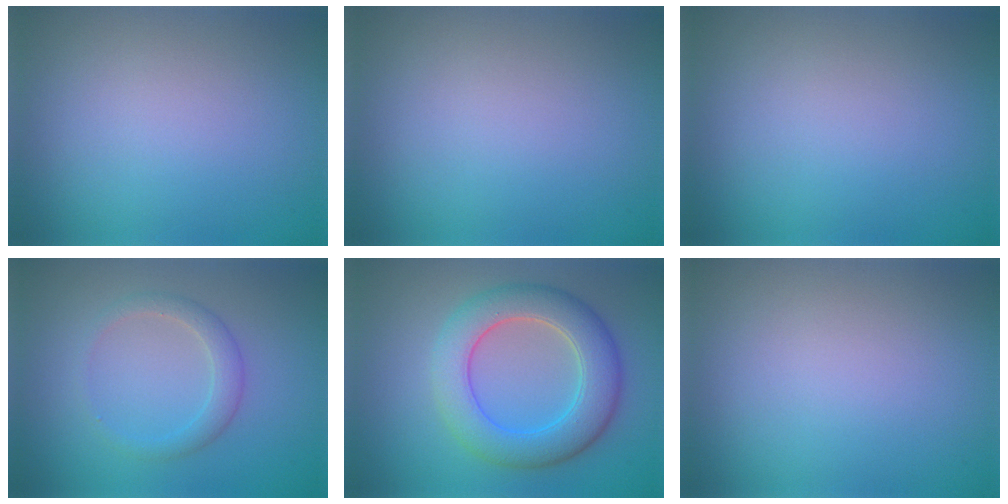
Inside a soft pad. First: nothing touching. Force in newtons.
{"total": 0.0}
{"total": 0.0}
{"total": 2.1, "press": 2.1, "slide": 0.2}
{"total": 6.5, "press": 6.5, "slide": 0.4}
{"total": 0.0}